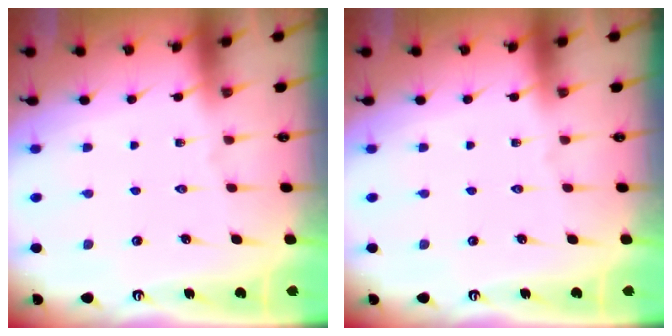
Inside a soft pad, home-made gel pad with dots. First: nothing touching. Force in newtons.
{"total": 0.0}